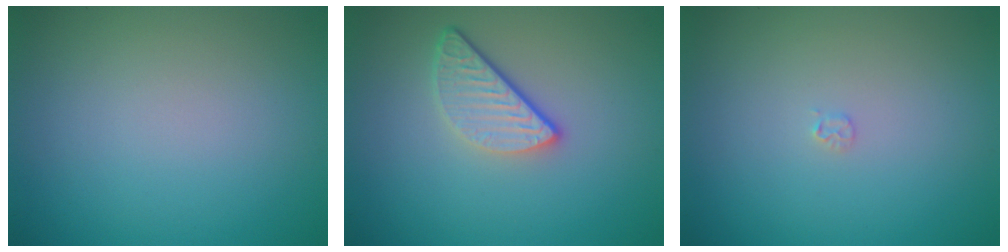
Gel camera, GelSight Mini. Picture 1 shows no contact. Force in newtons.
{"total": 3.3, "press": 2.6, "slide": 2.0}
{"total": 0.5, "press": 0.5, "slide": 0.1}